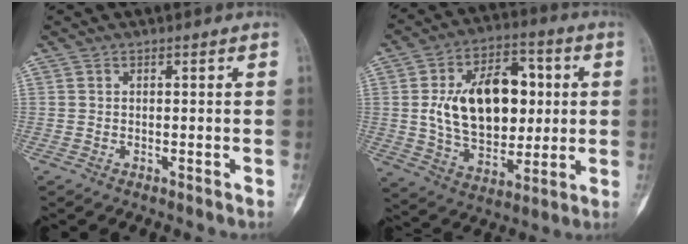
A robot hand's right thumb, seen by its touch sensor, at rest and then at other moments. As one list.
[{"total": 19.9, "force": [2.4, 12.7, 15.2], "torque": [-0.205, 0.005, 0.045]}]